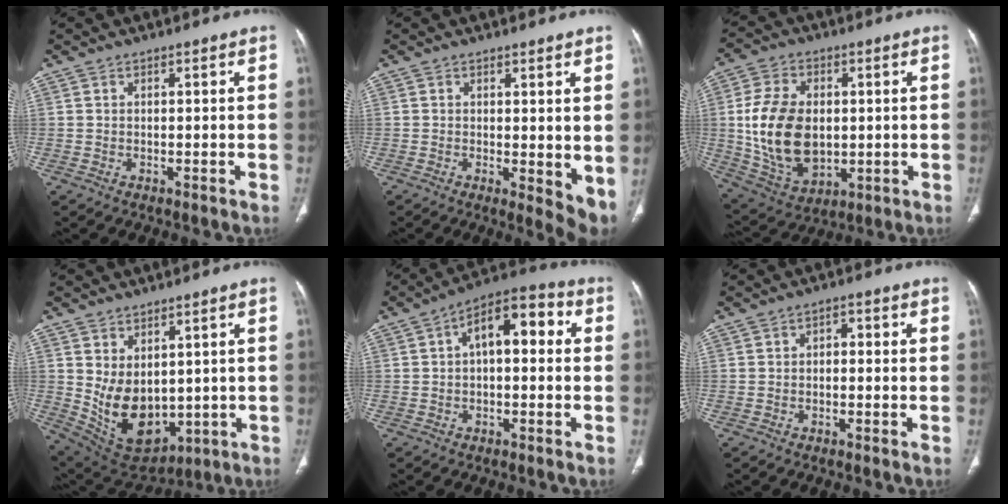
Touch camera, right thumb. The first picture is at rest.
{"total": 5.9, "force": [0.4, 2.5, 5.3], "torque": [-0.067, -0.016, 0.010]}
{"total": 17.3, "force": [0.4, 11.6, 12.9], "torque": [-0.223, -0.008, 0.025]}
{"total": 12.9, "force": [0.6, 8.7, 9.5], "torque": [-0.139, -0.017, 0.050]}
{"total": 10.6, "force": [1.4, 5.5, 8.9], "torque": [-0.107, 0.035, 0.009]}
{"total": 1.8, "force": [-0.3, 1.2, 1.2], "torque": [-0.007, 0.011, -0.013]}